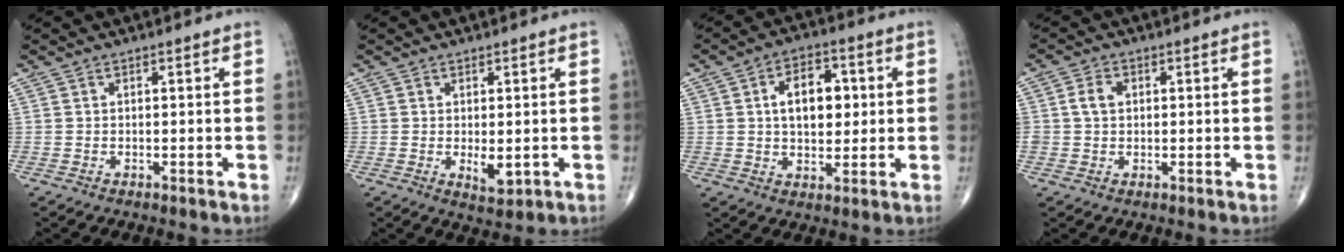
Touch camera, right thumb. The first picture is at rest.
{"total": 3.5, "force": [-0.4, 1.6, 3.1], "torque": [-0.041, -0.010, 0.002]}
{"total": 10.2, "force": [1.6, 6.3, 7.8], "torque": [-0.095, 0.004, 0.025]}
{"total": 3.5, "force": [0.5, 2.7, 2.1], "torque": [-0.037, 0.006, 0.007]}